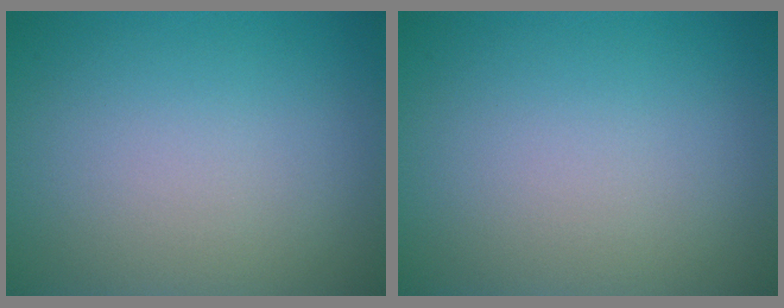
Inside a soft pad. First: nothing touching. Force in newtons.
{"total": 0.0}